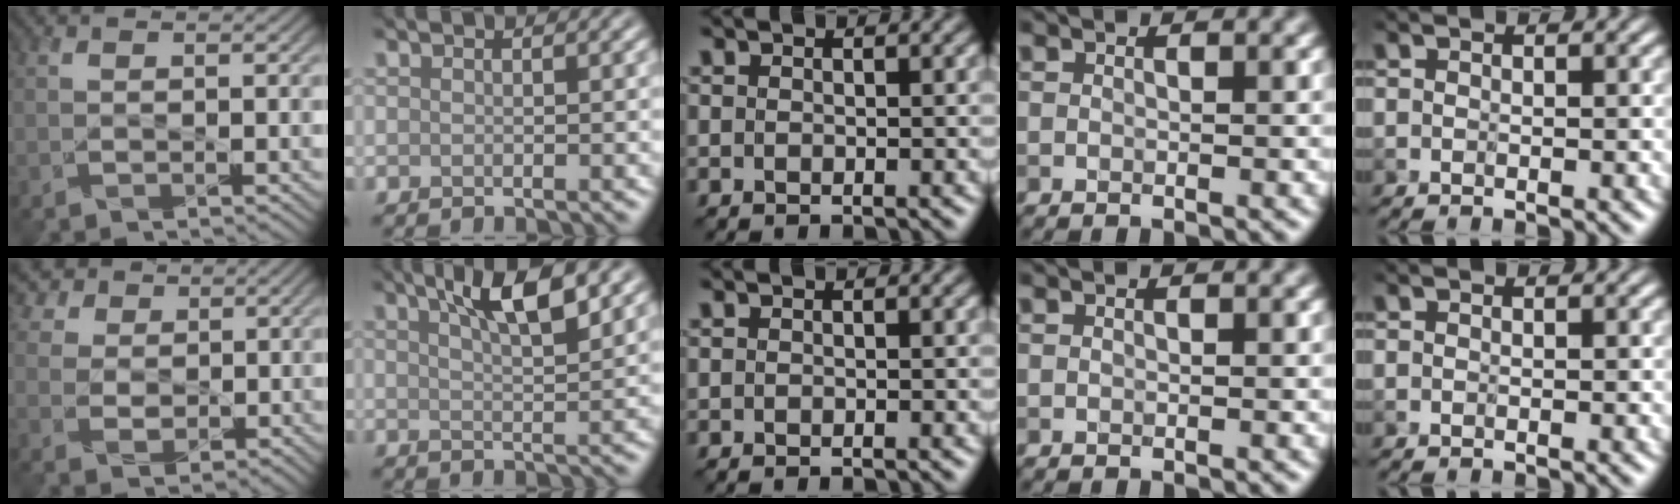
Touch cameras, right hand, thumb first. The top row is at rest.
{"thumb": {"total": 6.8, "force": [3.5, 5.1, 2.6], "torque": [-0.111, -0.004, 0.075]}, "index": {"total": 5.4, "force": [3.0, 1.4, 4.3], "torque": [-0.065, 0.008, 0.049]}}